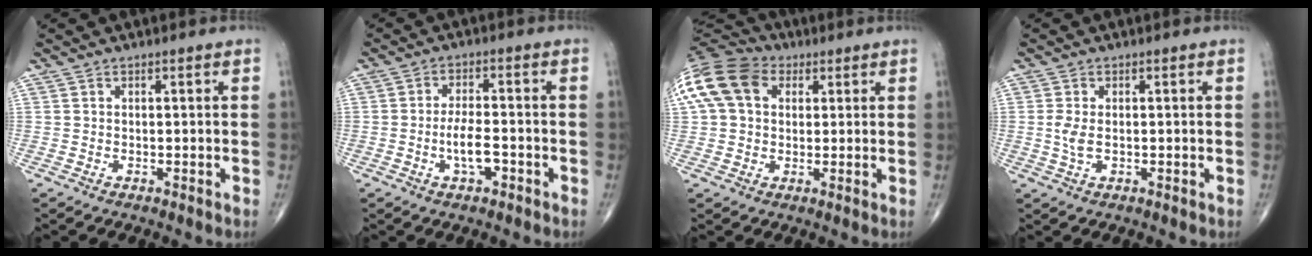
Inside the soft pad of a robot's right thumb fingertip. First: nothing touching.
{"total": 5.3, "force": [-1.8, 2.2, 4.5], "torque": [-0.077, 0.014, -0.032]}
{"total": 17.5, "force": [5.4, 12.8, 10.7], "torque": [-0.240, 0.046, 0.091]}
{"total": 3.1, "force": [-0.1, 1.7, 2.6], "torque": [-0.065, -0.002, -0.001]}